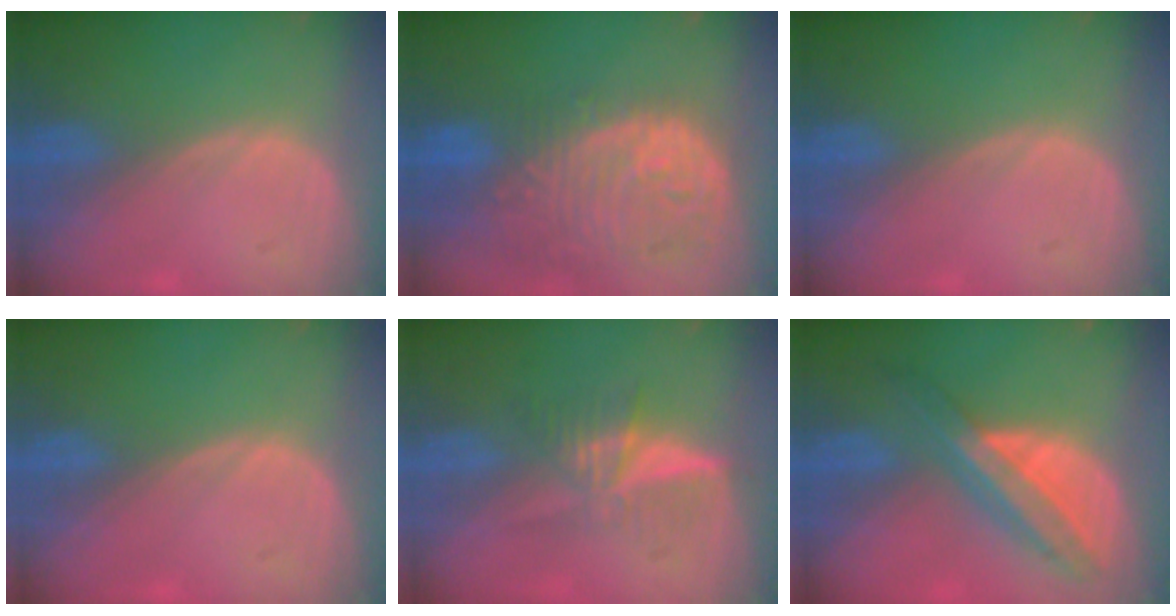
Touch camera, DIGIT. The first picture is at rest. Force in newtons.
{"total": 13.8, "press": 11.5, "slide": 7.7}
{"total": 0.0}
{"total": 0.0}
{"total": 5.1, "press": 4.9, "slide": 1.5}
{"total": 8.3, "press": 7.1, "slide": 4.4}